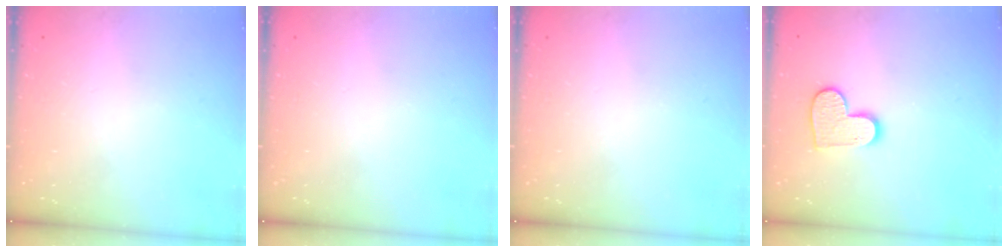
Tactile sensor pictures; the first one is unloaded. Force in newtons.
{"total": 0.0}
{"total": 0.0}
{"total": 10.1, "press": 10.0, "slide": 0.6}